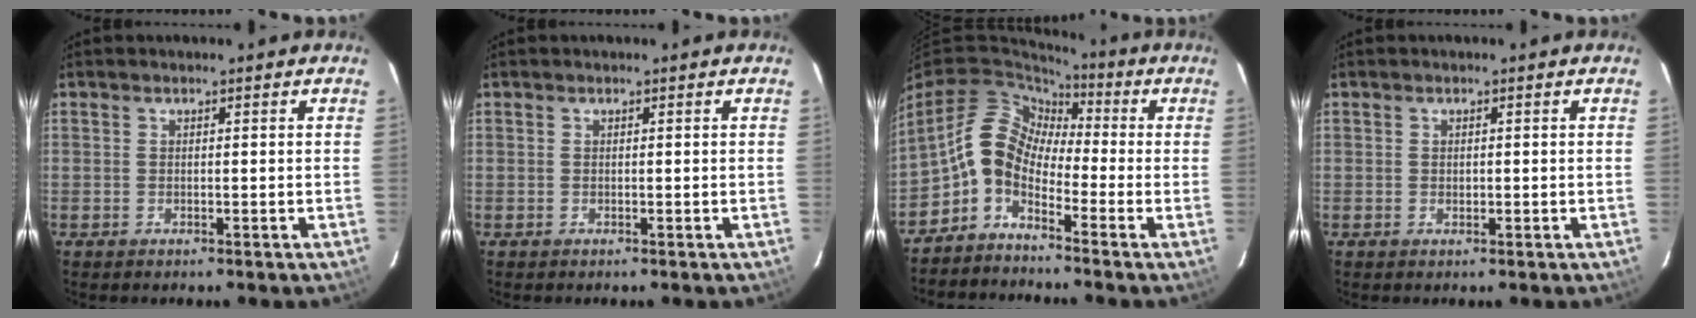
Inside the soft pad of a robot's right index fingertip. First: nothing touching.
{"total": 0.0}
{"total": 8.5, "force": [-2.8, 5.7, 5.6], "torque": [-0.107, 0.020, -0.075]}
{"total": 0.7, "force": [-0.1, 0.6, 0.4], "torque": [-0.006, 0.003, 0.000]}